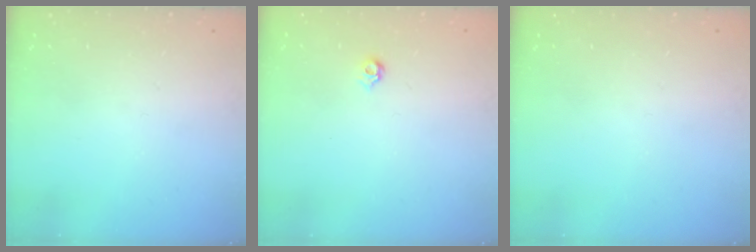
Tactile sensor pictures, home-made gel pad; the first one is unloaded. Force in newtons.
{"total": 4.2, "press": 4.1, "slide": 0.8}
{"total": 0.0}